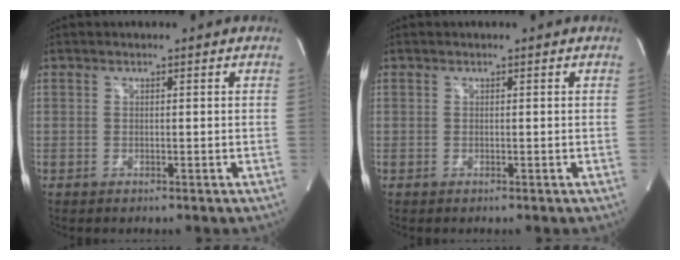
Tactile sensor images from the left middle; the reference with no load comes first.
{"total": 0.0}